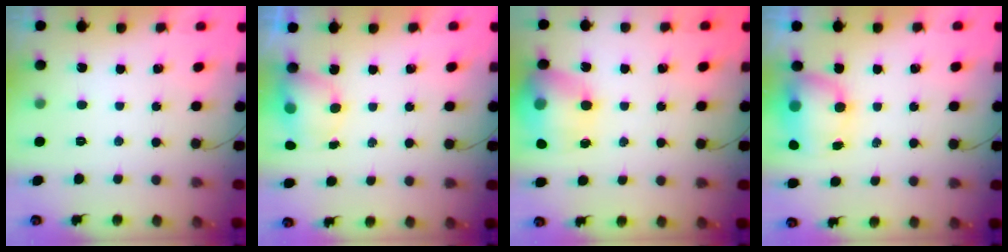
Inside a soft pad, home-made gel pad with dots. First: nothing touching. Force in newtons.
{"total": 5.2, "press": 5.2, "slide": 0.5}
{"total": 17.2, "press": 17.1, "slide": 1.2}
{"total": 8.0, "press": 7.9, "slide": 1.3}